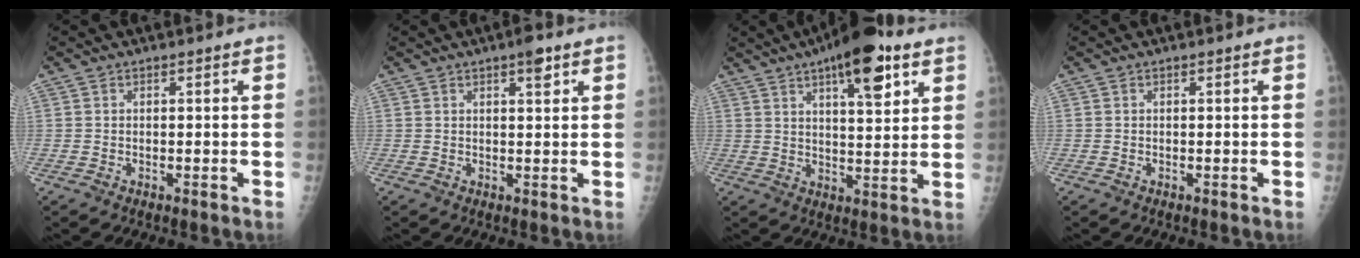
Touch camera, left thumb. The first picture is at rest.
{"total": 2.9, "force": [1.7, 0.8, 2.1], "torque": [-0.024, -0.007, 0.022]}
{"total": 13.4, "force": [7.3, 4.3, 10.4], "torque": [-0.131, -0.026, 0.106]}
{"total": 0.0}